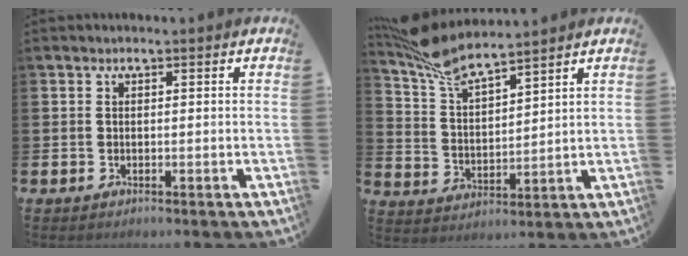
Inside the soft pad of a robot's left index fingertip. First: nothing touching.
{"total": 8.0, "force": [7.4, 1.1, 2.8], "torque": [-0.087, -0.034, 0.135]}